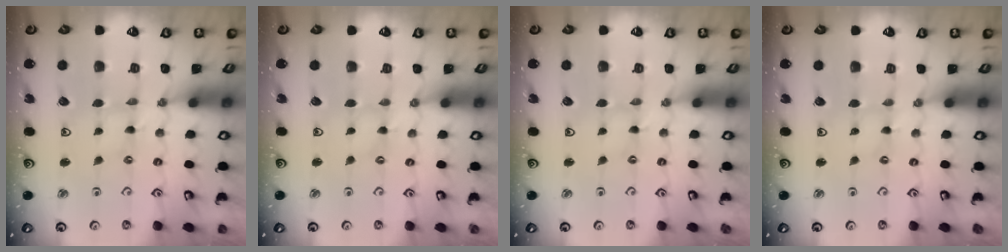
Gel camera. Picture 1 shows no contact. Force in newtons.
{"total": 0.0}
{"total": 0.0}
{"total": 0.0}